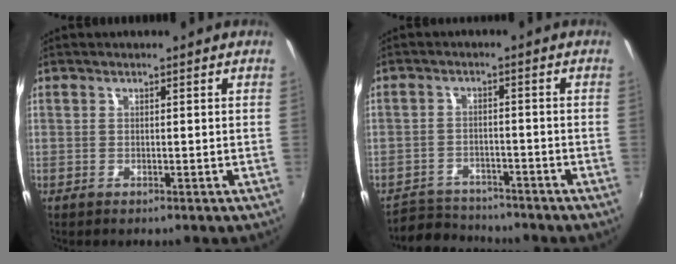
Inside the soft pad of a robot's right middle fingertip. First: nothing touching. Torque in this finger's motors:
{"motor_torque": [-0.28, -0.53, -0.19, -0.05]}